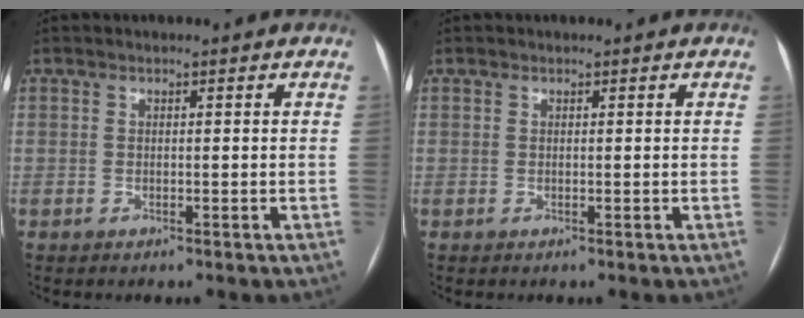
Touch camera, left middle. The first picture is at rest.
{"total": 0.0}